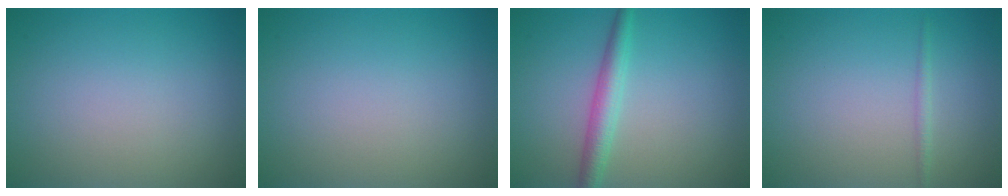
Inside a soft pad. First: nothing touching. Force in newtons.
{"total": 0.0}
{"total": 2.7, "press": 2.7, "slide": 0.0}
{"total": 0.8, "press": 0.8, "slide": 0.1}